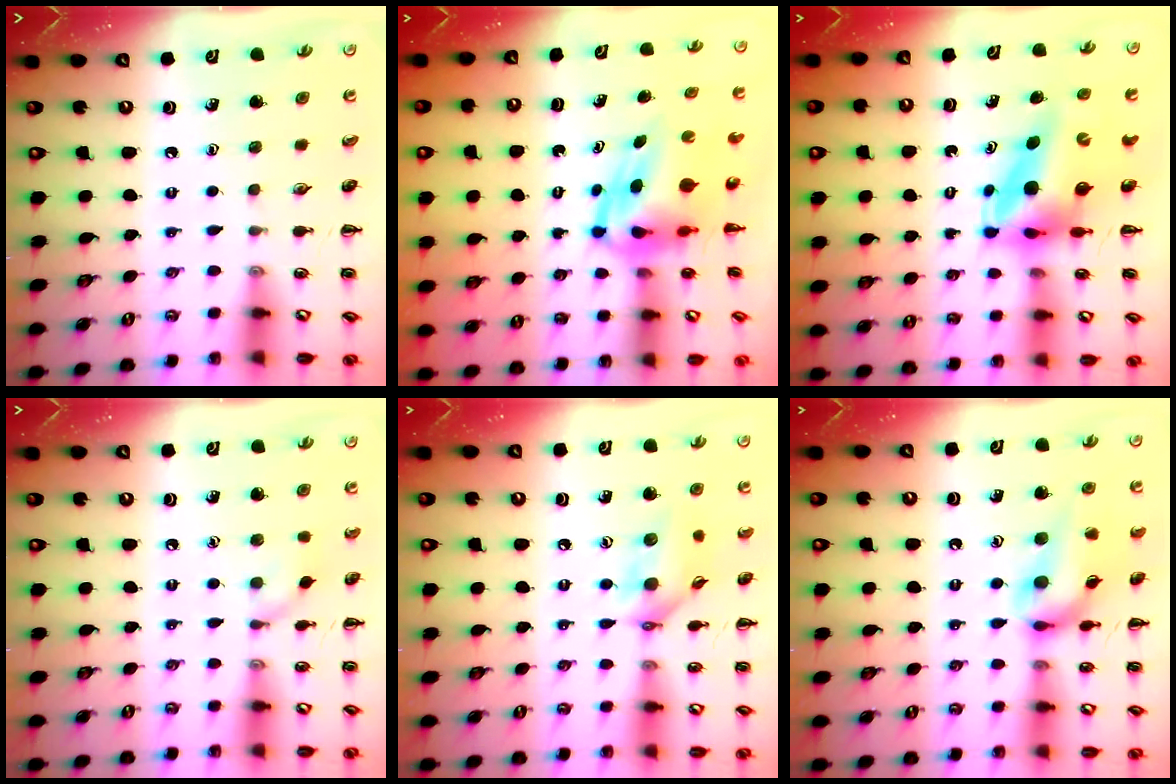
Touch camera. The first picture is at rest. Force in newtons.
{"total": 5.1, "press": 5.0, "slide": 1.1}
{"total": 6.6, "press": 6.3, "slide": 1.9}
{"total": 6.6, "press": 6.4, "slide": 1.8}
{"total": 12.1, "press": 11.9, "slide": 2.3}
{"total": 13.9, "press": 13.8, "slide": 1.6}